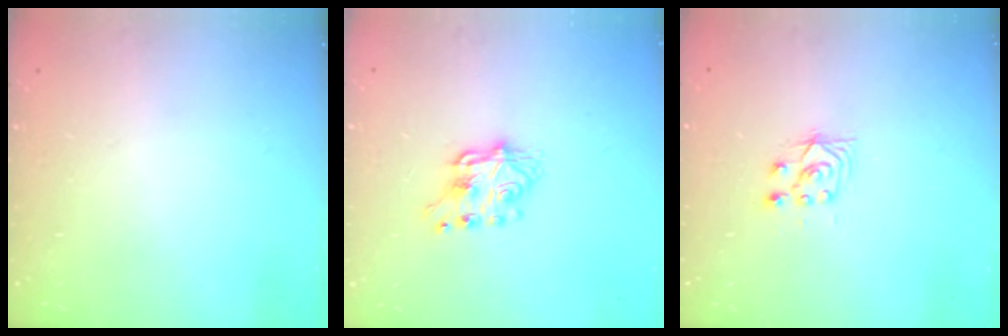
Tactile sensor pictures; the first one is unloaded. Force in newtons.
{"total": 7.0, "press": 7.0, "slide": 0.2}
{"total": 4.4, "press": 4.2, "slide": 1.0}